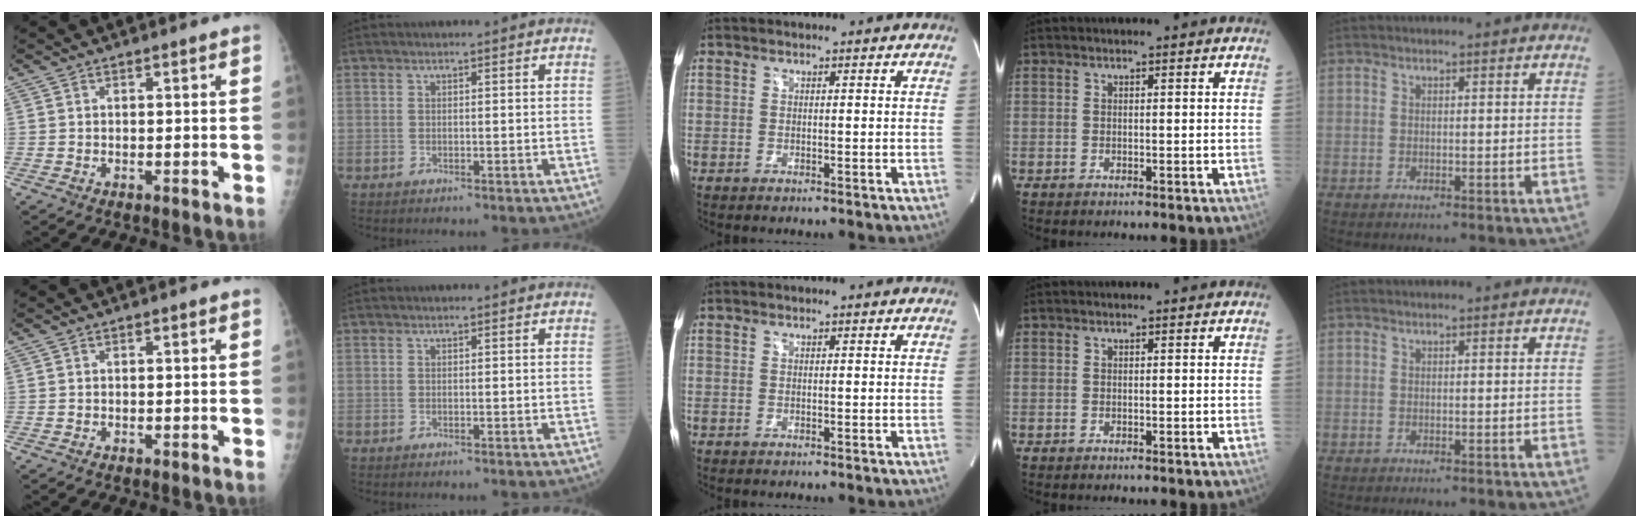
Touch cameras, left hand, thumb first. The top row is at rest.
{}